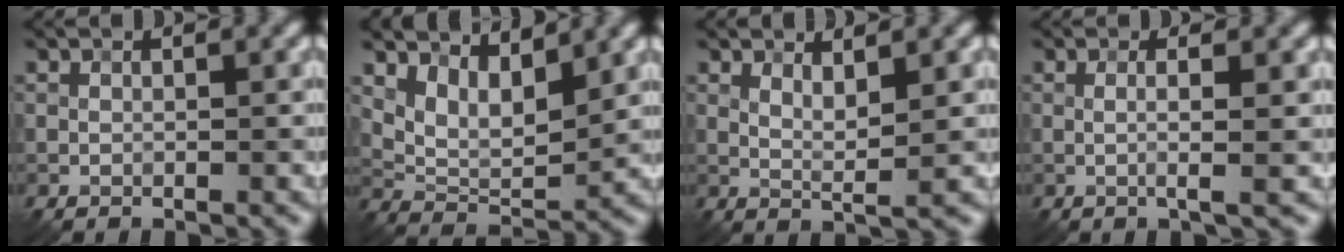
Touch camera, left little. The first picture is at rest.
{"total": 4.6, "force": [2.8, 2.2, 3.0], "torque": [-0.061, -0.013, 0.047]}
{"total": 2.1, "force": [1.0, 0.3, 1.9], "torque": [-0.034, -0.007, 0.017]}
{"total": 2.5, "force": [0.0, 0.5, 2.5], "torque": [-0.041, 0.001, -0.007]}